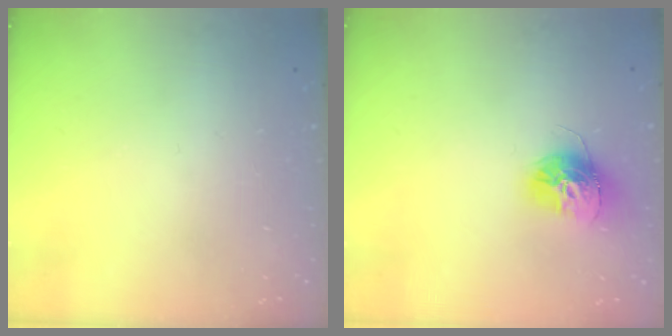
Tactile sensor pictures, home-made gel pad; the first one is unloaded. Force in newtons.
{"total": 13.1, "press": 13.0, "slide": 1.1}